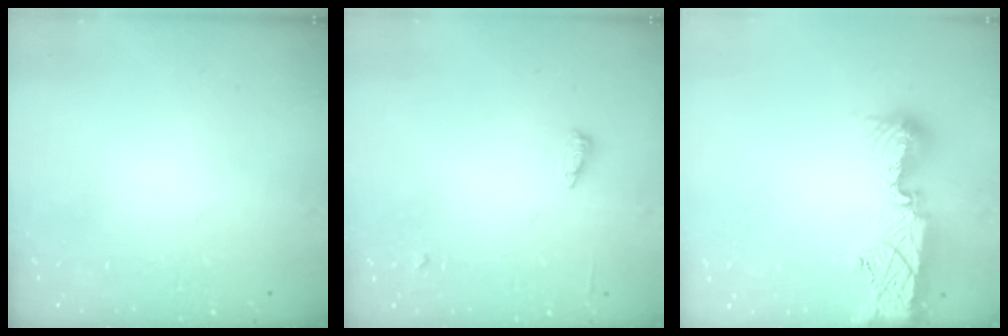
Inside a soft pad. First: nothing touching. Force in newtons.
{"total": 5.5, "press": 5.4, "slide": 1.0}
{"total": 13.4, "press": 13.2, "slide": 2.3}